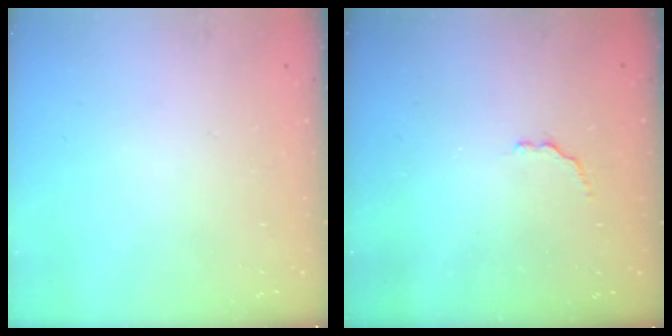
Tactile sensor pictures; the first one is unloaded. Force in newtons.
{"total": 2.6, "press": 2.5, "slide": 0.9}